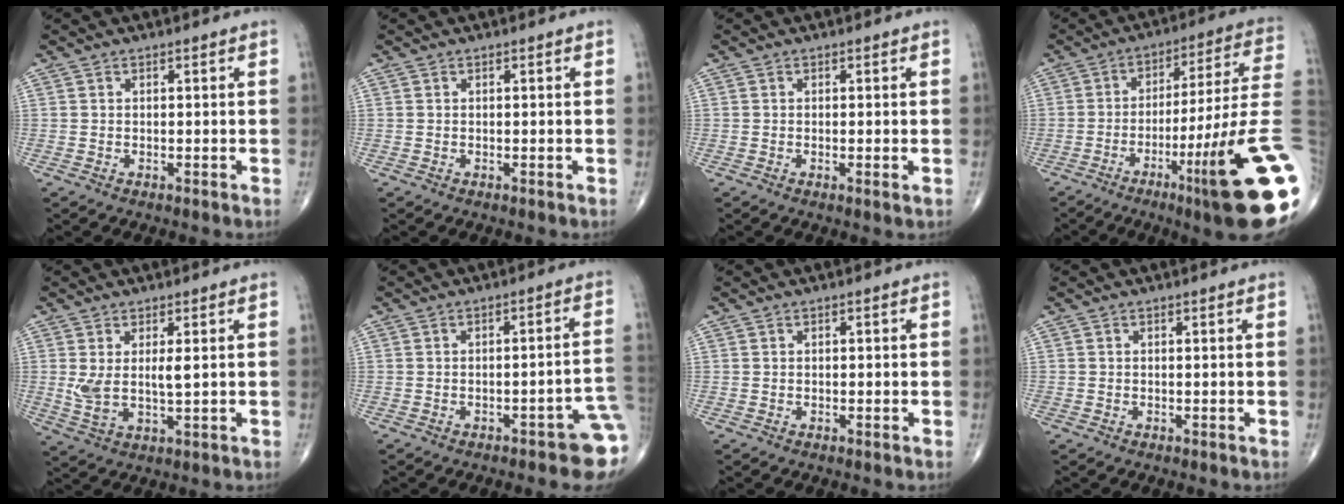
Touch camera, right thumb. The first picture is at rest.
{"total": 0.0}
{"total": 1.3, "force": [-0.2, 0.0, 1.2], "torque": [-0.020, -0.004, -0.004]}
{"total": 24.5, "force": [-8.1, 1.5, 23.1], "torque": [-0.275, 0.025, -0.120]}
{"total": 5.8, "force": [1.1, 2.1, 5.3], "torque": [-0.109, -0.012, 0.028]}
{"total": 8.7, "force": [-4.1, 2.4, 7.3], "torque": [-0.073, 0.028, -0.050]}
{"total": 0.0}
{"total": 0.0}